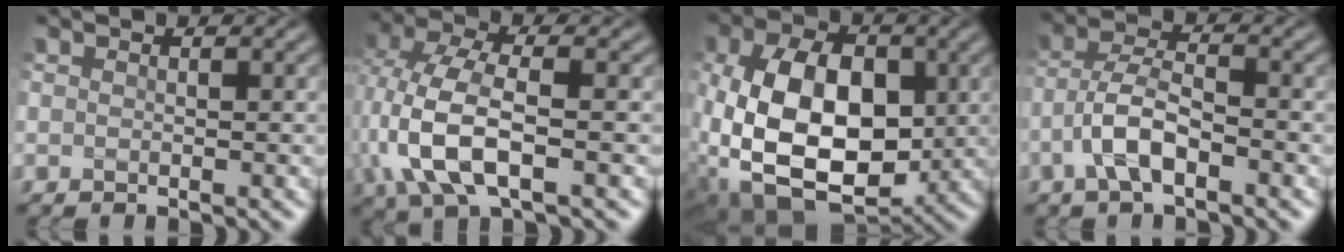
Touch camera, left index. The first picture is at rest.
{"total": 7.3, "force": [-1.0, 3.4, 6.4], "torque": [-0.147, 0.013, -0.029]}
{"total": 14.2, "force": [-0.8, 9.4, 10.5], "torque": [-0.205, -0.013, -0.009]}
{"total": 4.2, "force": [-1.9, 1.5, 3.4], "torque": [-0.068, 0.013, -0.046]}